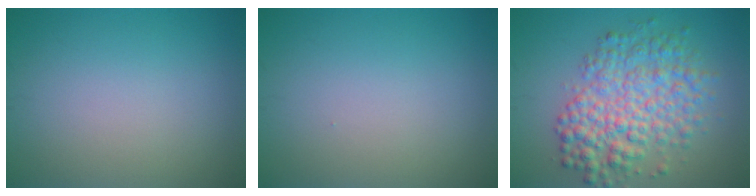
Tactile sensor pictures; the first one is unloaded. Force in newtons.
{"total": 0.0}
{"total": 7.0, "press": 7.0, "slide": 0.1}